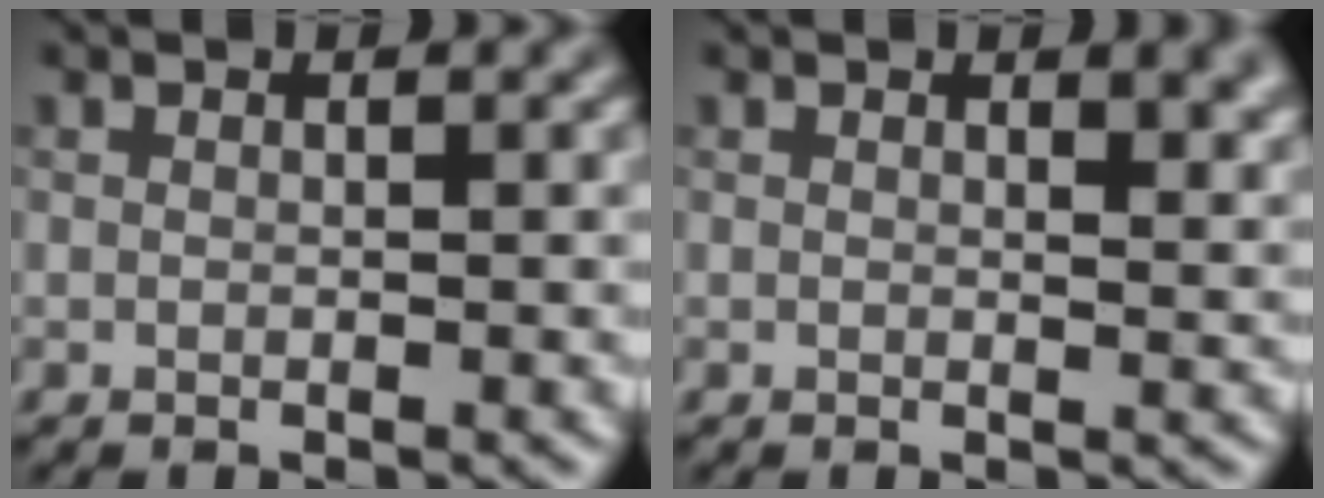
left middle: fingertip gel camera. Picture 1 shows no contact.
{"total": 2.7, "force": [1.5, 1.0, 2.0], "torque": [-0.018, 0.000, 0.023]}